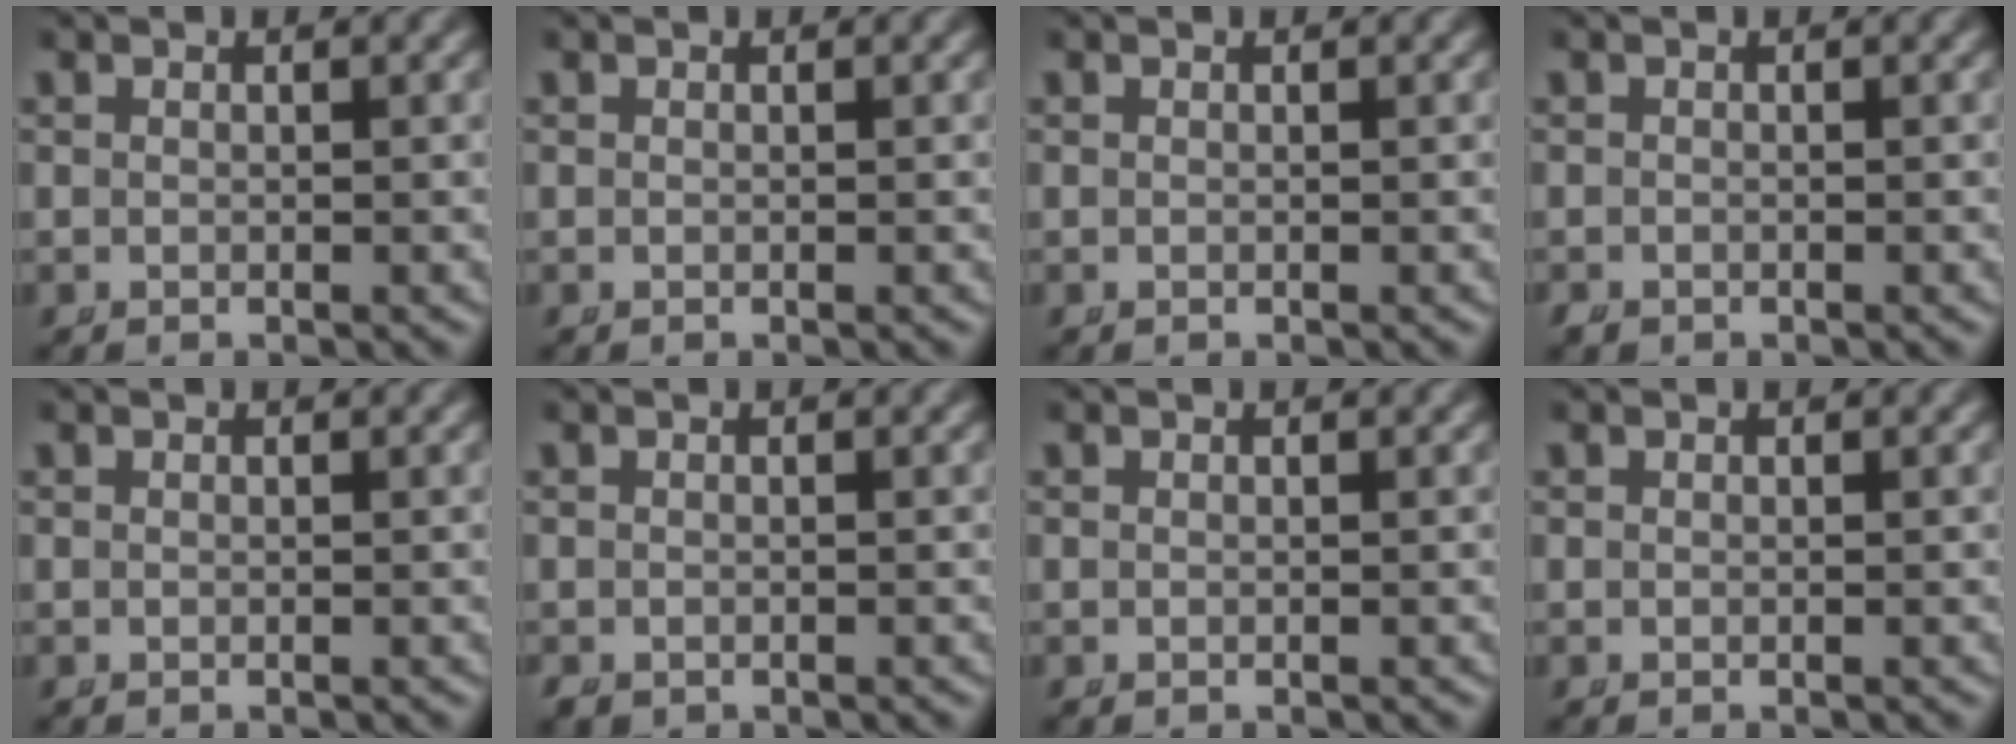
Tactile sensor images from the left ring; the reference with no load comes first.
{"total": 0.0}
{"total": 0.0}
{"total": 0.8, "force": [-0.6, 0.4, 0.1], "torque": [-0.006, -0.012, -0.006]}
{"total": 0.0}
{"total": 1.1, "force": [-0.8, 0.6, 0.3], "torque": [-0.012, -0.016, -0.006]}
{"total": 0.0}
{"total": 0.0}